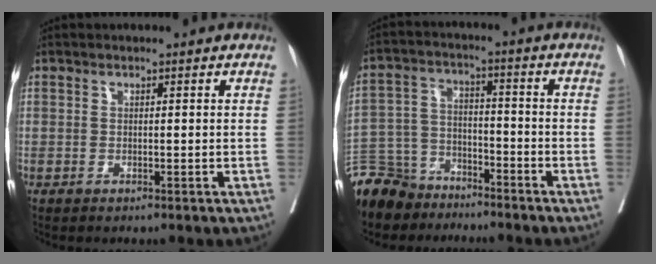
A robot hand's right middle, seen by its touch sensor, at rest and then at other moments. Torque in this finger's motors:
{"motor_torque": [1.06, -1.08, 0.68, 0.15]}